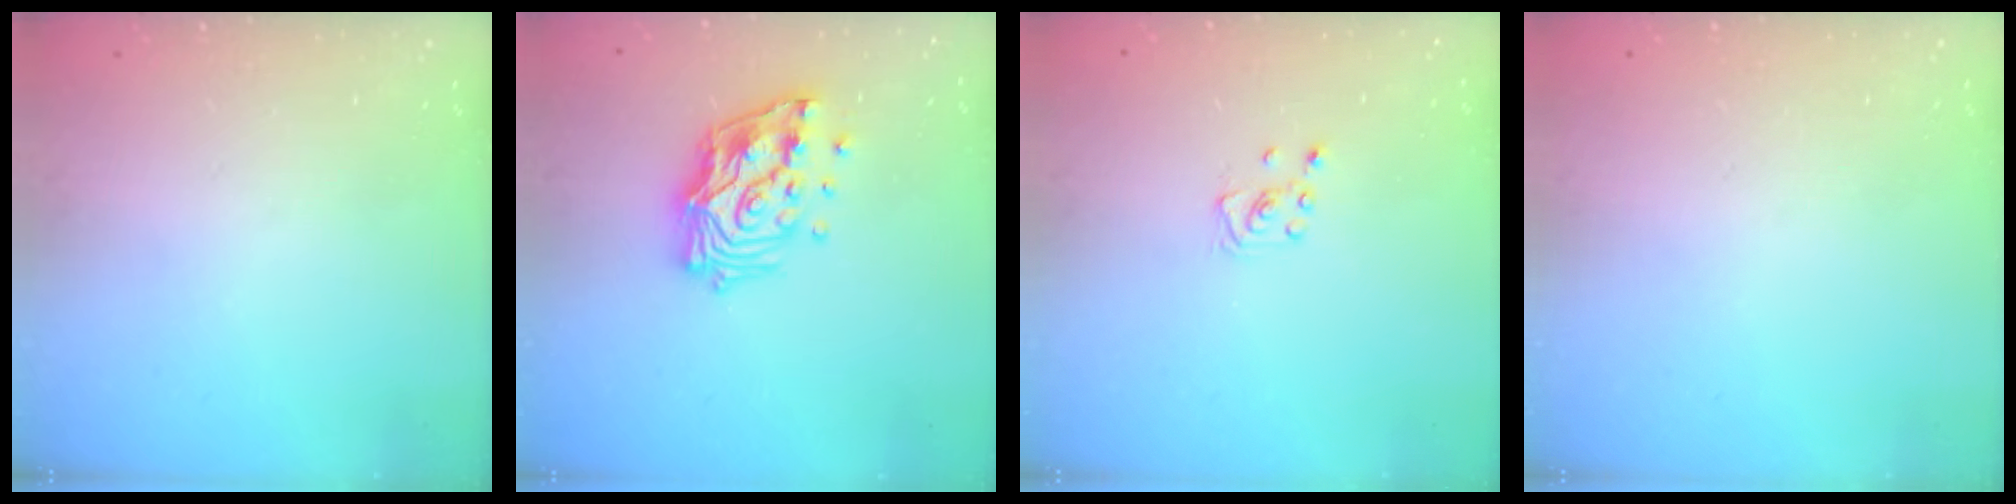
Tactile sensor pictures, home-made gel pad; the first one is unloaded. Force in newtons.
{"total": 15.5, "press": 15.4, "slide": 1.8}
{"total": 3.0, "press": 2.9, "slide": 0.3}
{"total": 0.0}